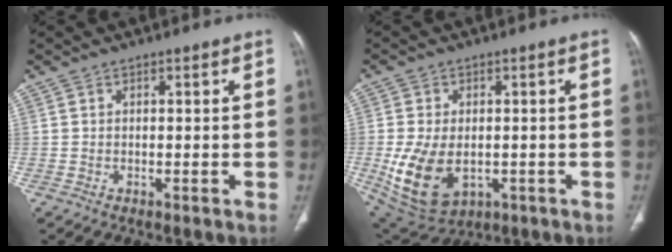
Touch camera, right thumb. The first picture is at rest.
{"total": 12.3, "force": [-2.2, 7.9, 9.1], "torque": [-0.167, -0.006, -0.014]}